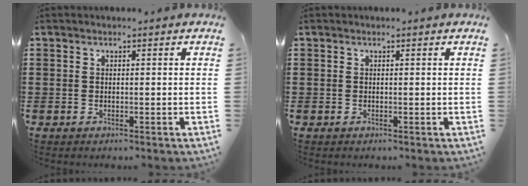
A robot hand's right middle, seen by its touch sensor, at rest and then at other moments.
{"total": 0.0}